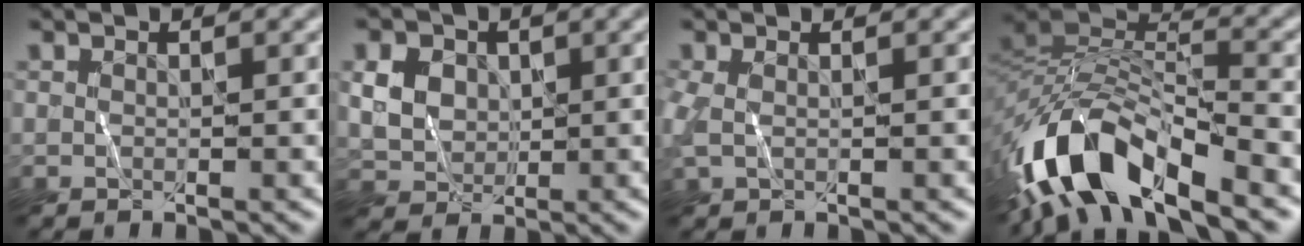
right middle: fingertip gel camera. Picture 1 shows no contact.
{"total": 3.4, "force": [0.9, 2.9, 1.5], "torque": [-0.028, 0.001, 0.018]}
{"total": 1.8, "force": [0.1, 1.1, 1.3], "torque": [-0.041, 0.000, 0.000]}
{"total": 11.5, "force": [-7.4, 4.4, 7.5], "torque": [-0.133, 0.008, -0.147]}